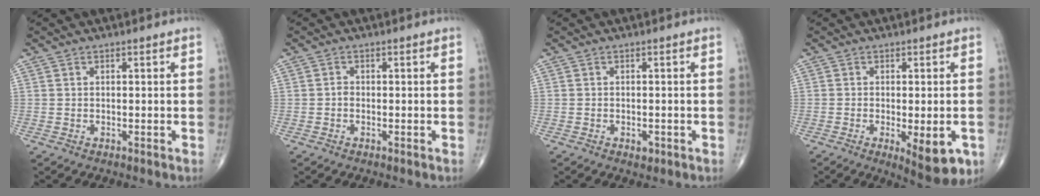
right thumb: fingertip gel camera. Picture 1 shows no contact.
{"total": 0.8, "force": [-0.3, 0.6, 0.5], "torque": [-0.003, 0.003, -0.009]}
{"total": 1.5, "force": [-0.7, 0.9, 1.0], "torque": [-0.013, 0.000, -0.009]}
{"total": 9.1, "force": [-3.0, 3.2, 8.0], "torque": [-0.102, -0.011, -0.035]}